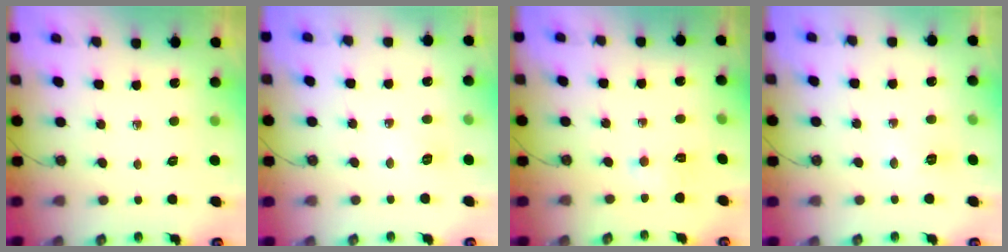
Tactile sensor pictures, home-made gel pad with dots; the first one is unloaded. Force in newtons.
{"total": 16.7, "press": 4.8, "slide": 16.0}
{"total": 2.6, "press": 2.5, "slide": 0.9}
{"total": 4.2, "press": 4.2, "slide": 0.5}